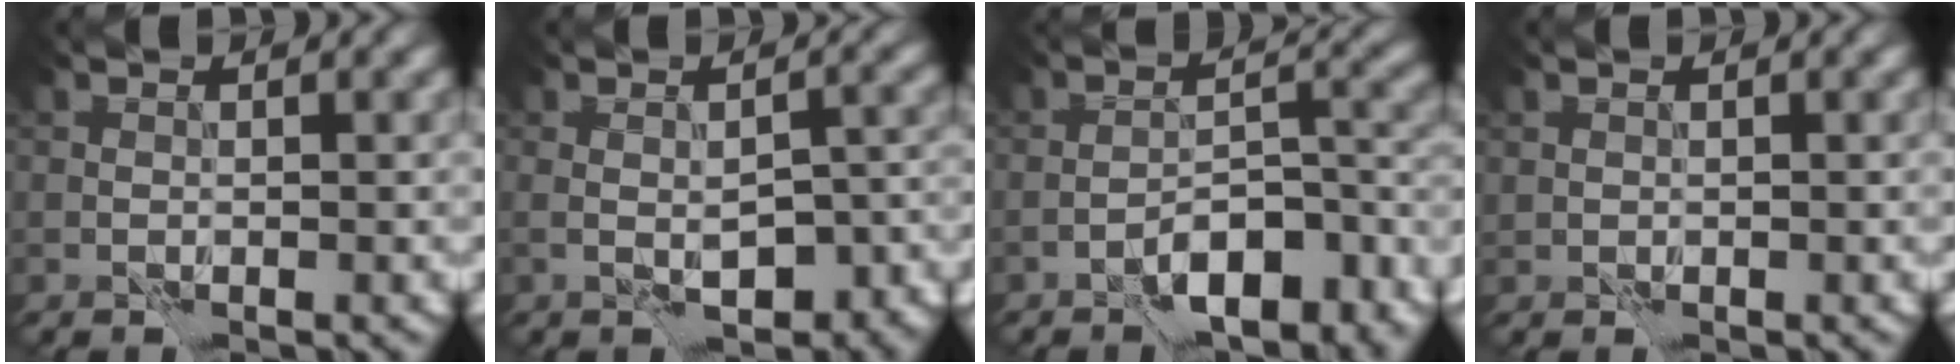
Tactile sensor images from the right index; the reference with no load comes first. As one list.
[{"total": 6.2, "force": [-1.9, 2.8, 5.1], "torque": [-0.075, -0.008, -0.015]}, {"total": 7.8, "force": [-5.2, 2.7, 5.0], "torque": [-0.065, 0.008, -0.089]}, {"total": 0.0}]